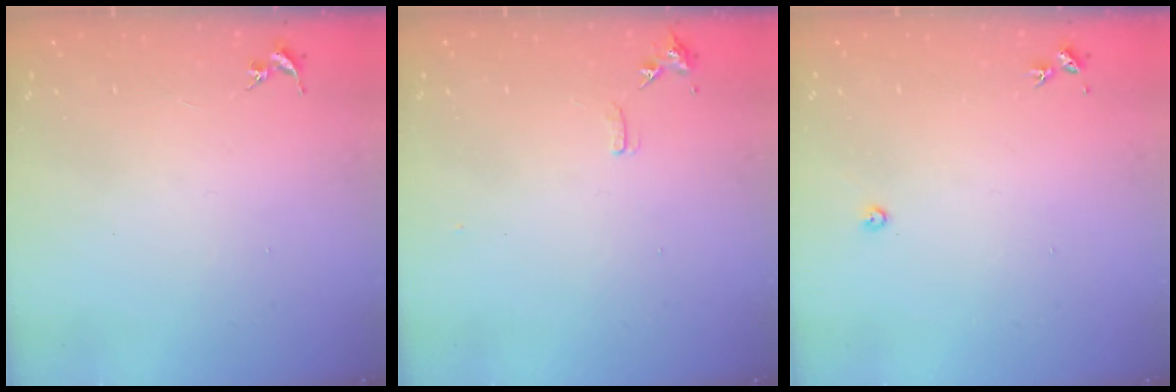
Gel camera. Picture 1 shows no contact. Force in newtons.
{"total": 6.8, "press": 6.7, "slide": 0.9}
{"total": 2.2, "press": 2.2, "slide": 0.3}